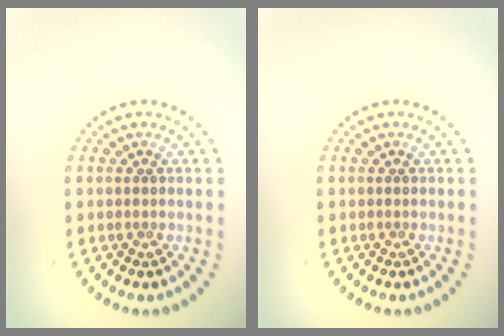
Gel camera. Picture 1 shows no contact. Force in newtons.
{"total": 0.0}